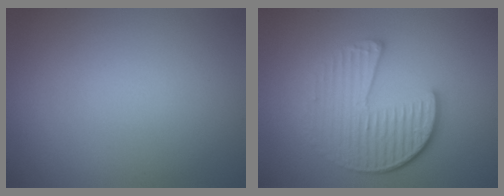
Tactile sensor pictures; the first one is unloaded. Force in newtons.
{"total": 5.5, "press": 4.1, "slide": 3.6}